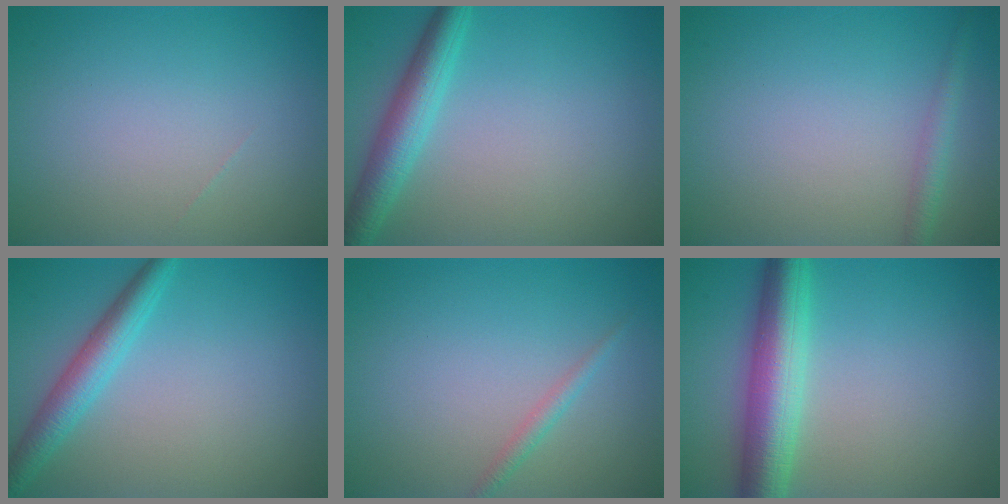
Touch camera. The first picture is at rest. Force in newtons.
{"total": 3.9, "press": 3.9, "slide": 0.2}
{"total": 1.6, "press": 1.6, "slide": 0.1}
{"total": 3.4, "press": 3.4, "slide": 0.1}
{"total": 1.2, "press": 1.2, "slide": 0.0}
{"total": 6.5, "press": 6.5, "slide": 0.0}